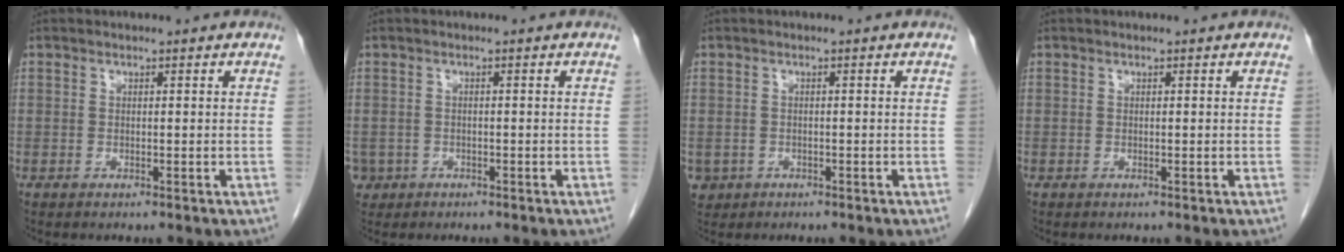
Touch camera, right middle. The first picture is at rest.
{"total": 2.8, "force": [-1.4, 2.4, 0.2], "torque": [-0.004, 0.006, -0.023]}
{"total": 2.7, "force": [-1.2, 2.4, 0.4], "torque": [-0.007, 0.003, -0.017]}
{"total": 0.0}